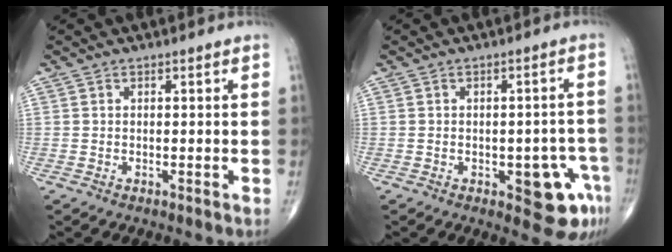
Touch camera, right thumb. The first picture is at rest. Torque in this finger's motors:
{"motor_torque": [2.53, 2.49, 0.65, -0.51, 0.05]}